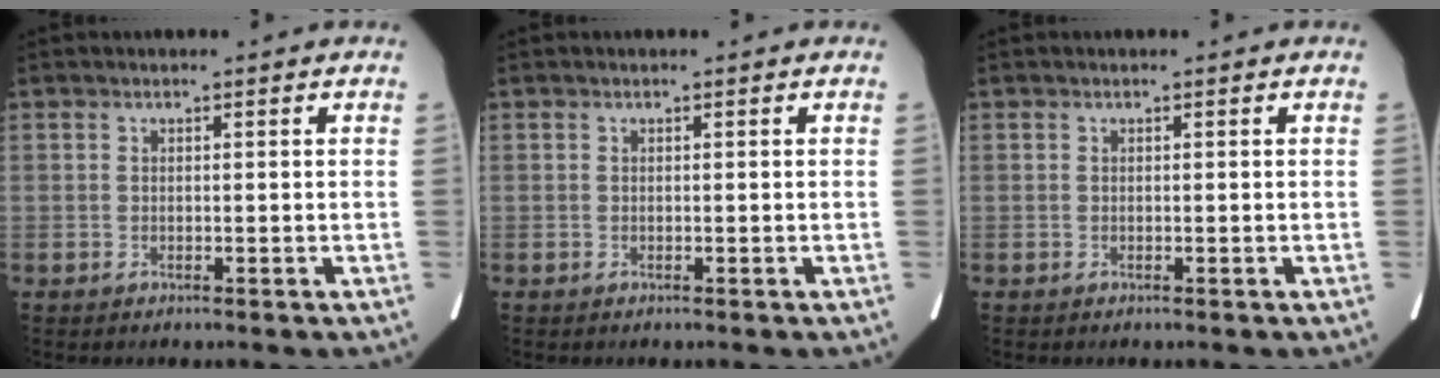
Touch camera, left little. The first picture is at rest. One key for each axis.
{"total": 0.0}
{"total": 0.0}